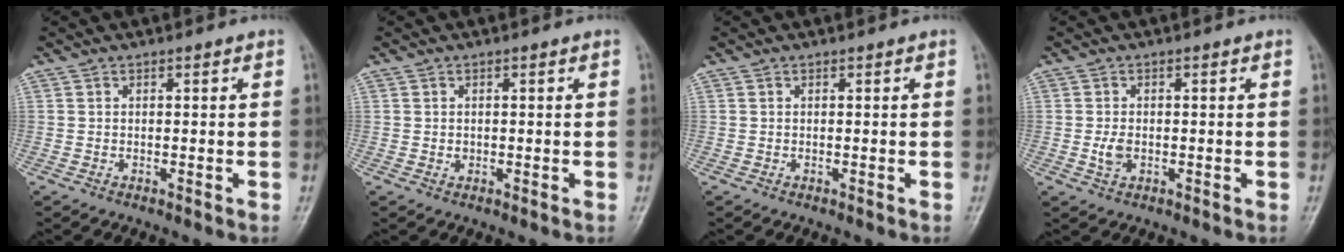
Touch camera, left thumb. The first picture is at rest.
{"total": 0.9, "force": [0.0, 0.8, 0.5], "torque": [-0.005, 0.002, 0.002]}
{"total": 0.0}
{"total": 2.6, "force": [-0.5, 1.7, 1.9], "torque": [-0.037, 0.002, -0.009]}